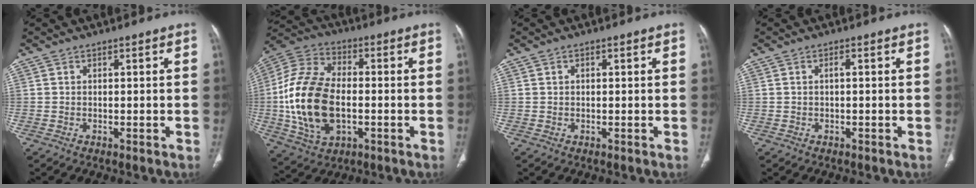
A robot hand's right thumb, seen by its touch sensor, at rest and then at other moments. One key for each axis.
{"total": 19.9, "fx": -2.1, "fy": 11.9, "fz": 15.8, "tx": -0.324, "ty": 0.013, "tz": -0.034}
{"total": 0.7, "fx": 0.3, "fy": 0.4, "fz": 0.5, "tx": -0.008, "ty": 0.002, "tz": 0.004}
{"total": 0.7, "fx": 0.0, "fy": 0.1, "fz": 0.6, "tx": -0.017, "ty": 0.000, "tz": -0.002}